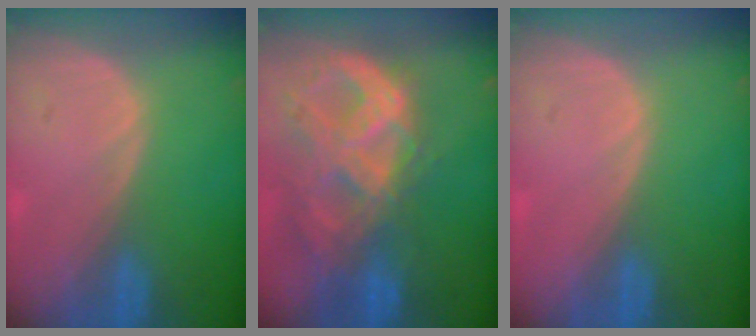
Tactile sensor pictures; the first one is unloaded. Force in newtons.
{"total": 11.1, "press": 9.4, "slide": 5.9}
{"total": 0.0}